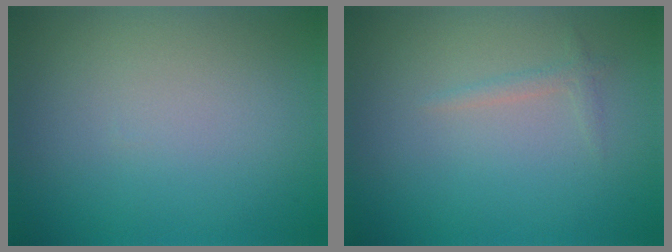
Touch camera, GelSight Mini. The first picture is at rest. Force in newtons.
{"total": 0.9, "press": 0.9, "slide": 0.1}